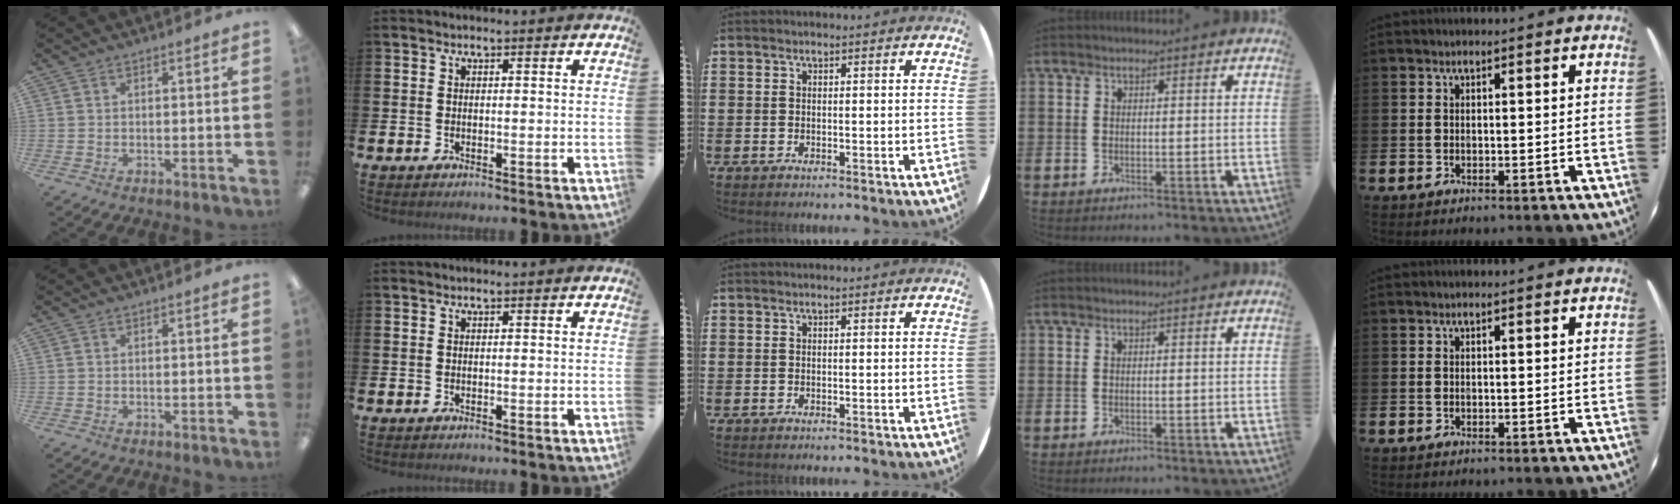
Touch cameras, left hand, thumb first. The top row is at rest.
{}